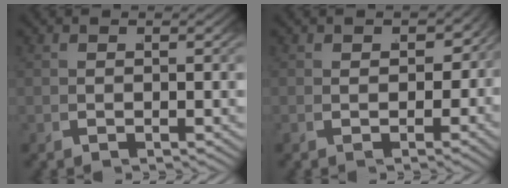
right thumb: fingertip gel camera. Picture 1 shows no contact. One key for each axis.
{"total": 4.1, "fx": -0.5, "fy": 3.4, "fz": 2.1, "tx": -0.036, "ty": -0.029, "tz": 0.008}